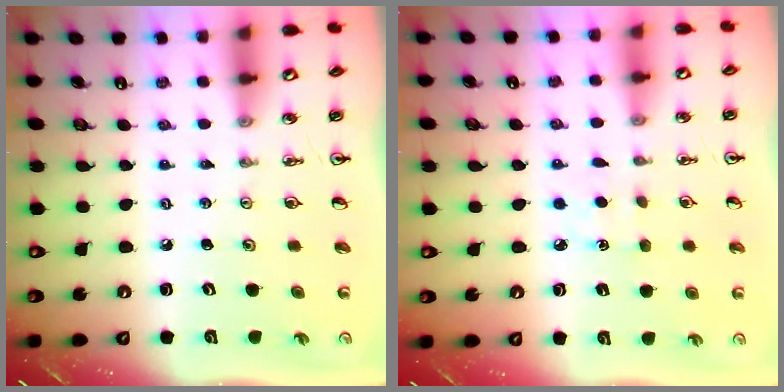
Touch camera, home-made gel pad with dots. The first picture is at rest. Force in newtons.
{"total": 2.9, "press": 2.9, "slide": 0.3}